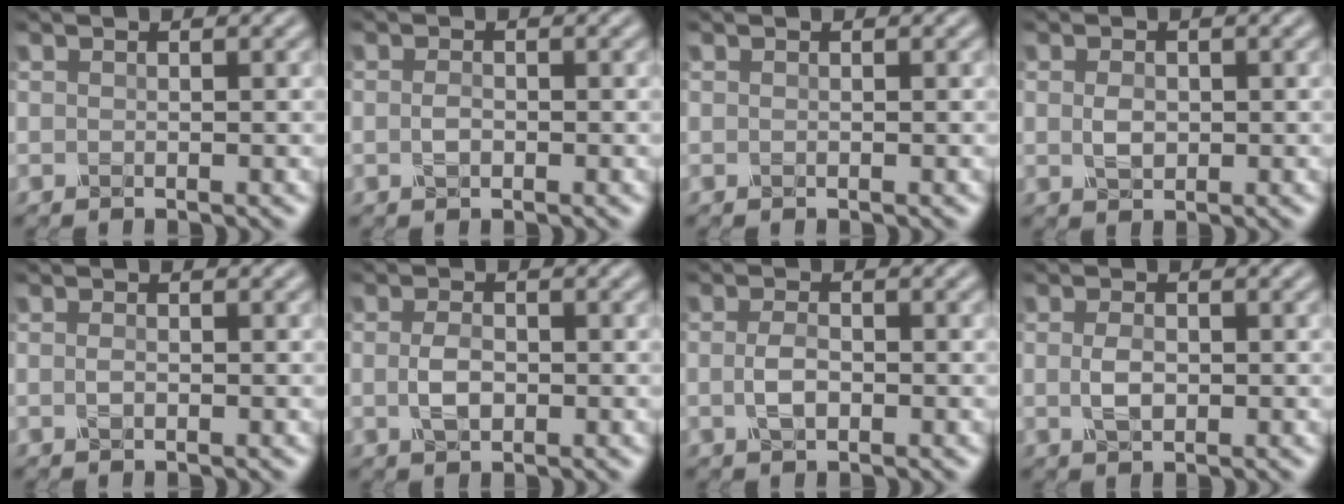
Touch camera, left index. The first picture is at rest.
{"total": 1.2, "force": [-0.2, 0.7, 0.9], "torque": [-0.021, 0.000, -0.006]}
{"total": 0.0}
{"total": 1.8, "force": [0.0, 1.3, 1.3], "torque": [-0.028, -0.002, 0.002]}
{"total": 0.8, "force": [-0.2, 0.4, 0.7], "torque": [-0.018, -0.002, -0.004]}
{"total": 2.4, "force": [-0.2, 1.5, 1.9], "torque": [-0.042, -0.002, -0.005]}
{"total": 2.2, "force": [-0.4, 1.2, 1.8], "torque": [-0.040, -0.001, -0.009]}
{"total": 2.2, "force": [0.0, 1.3, 1.7], "torque": [-0.038, -0.002, 0.000]}